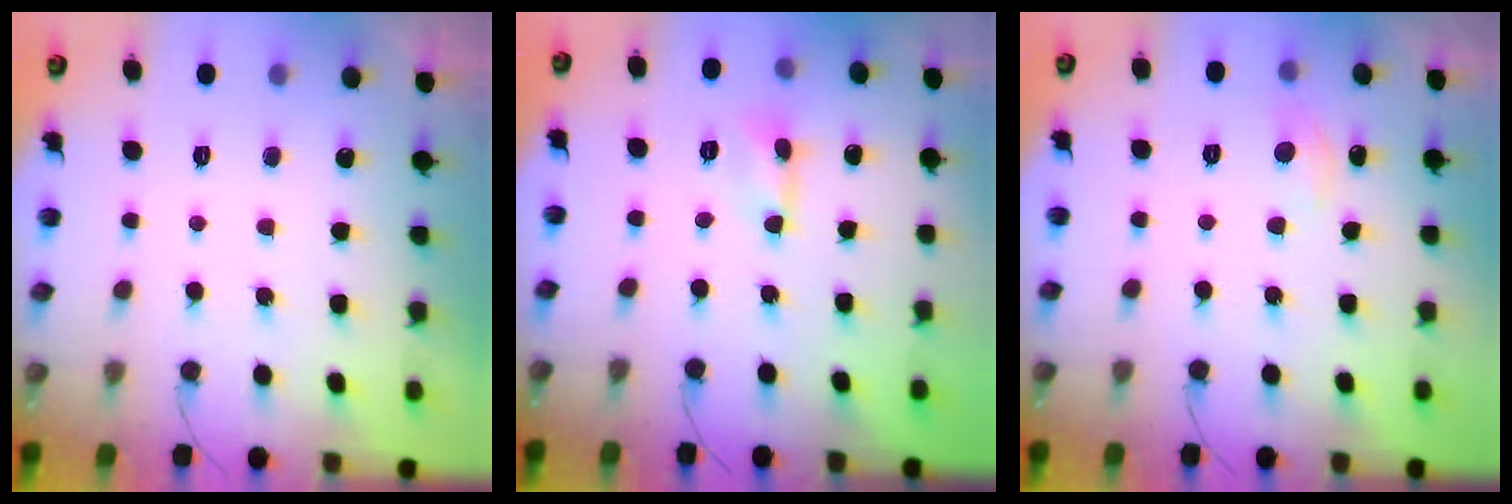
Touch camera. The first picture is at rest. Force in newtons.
{"total": 0.6, "press": 0.6, "slide": 0.0}
{"total": 6.8, "press": 6.7, "slide": 1.0}